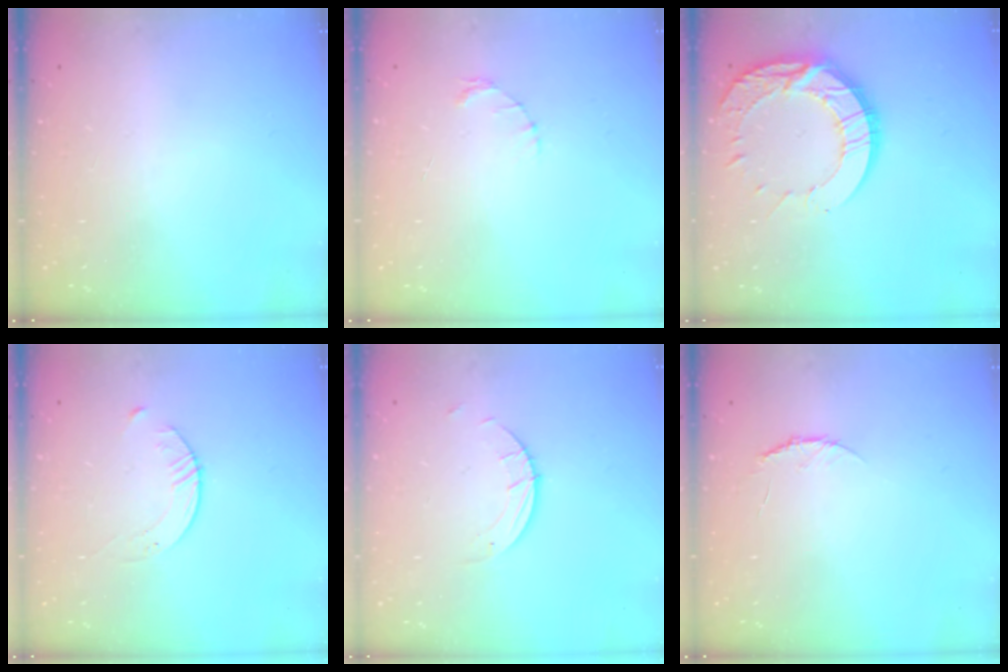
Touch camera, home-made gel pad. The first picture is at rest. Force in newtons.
{"total": 1.6, "press": 1.5, "slide": 0.3}
{"total": 15.2, "press": 15.2, "slide": 1.2}
{"total": 3.9, "press": 3.9, "slide": 0.4}
{"total": 1.5, "press": 1.5, "slide": 0.1}
{"total": 3.7, "press": 3.6, "slide": 0.4}